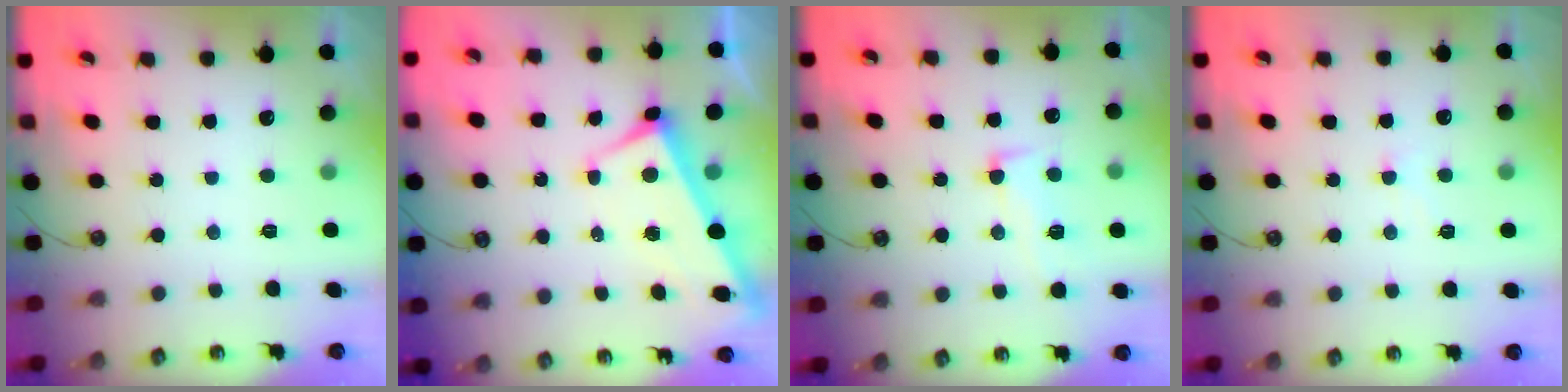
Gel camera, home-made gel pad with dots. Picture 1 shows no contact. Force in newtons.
{"total": 2.9, "press": 2.7, "slide": 0.9}
{"total": 3.0, "press": 2.8, "slide": 1.2}
{"total": 1.1, "press": 1.0, "slide": 0.4}